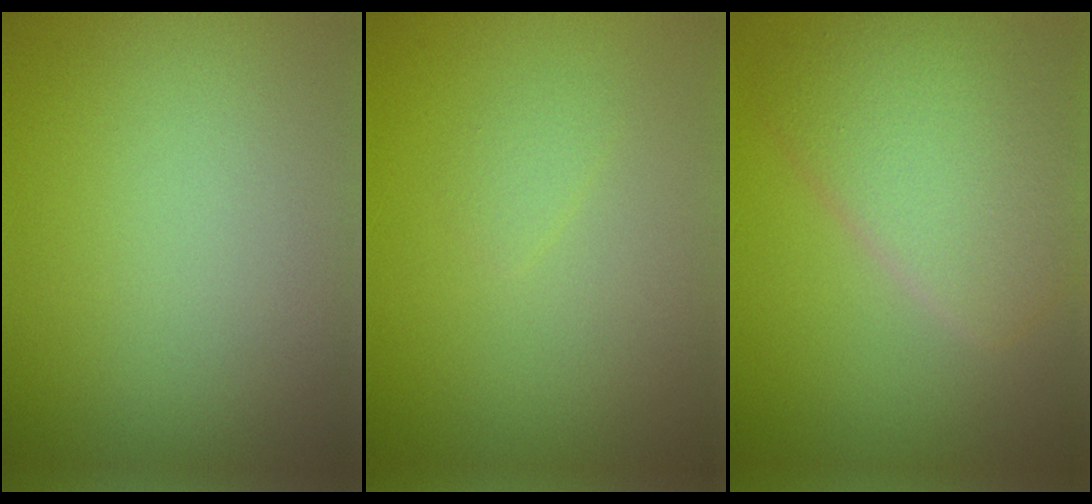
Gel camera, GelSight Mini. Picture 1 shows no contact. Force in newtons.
{"total": 0.8, "press": 0.8, "slide": 0.0}
{"total": 6.7, "press": 6.7, "slide": 0.3}